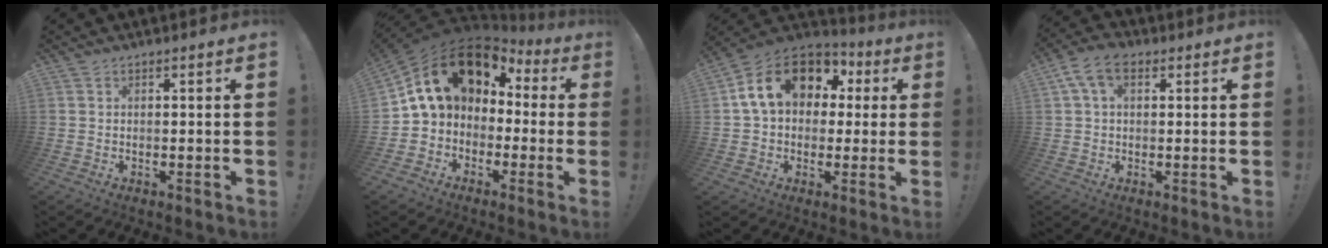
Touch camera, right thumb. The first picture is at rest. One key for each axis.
{"total": 16.2, "fx": 5.7, "fy": 11.4, "fz": 9.9, "tx": -0.163, "ty": -0.016, "tz": 0.112}
{"total": 17.7, "fx": 5.7, "fy": 12.4, "fz": 11.3, "tx": -0.180, "ty": 0.002, "tz": 0.105}
{"total": 7.3, "fx": 2.5, "fy": 4.5, "fz": 5.2, "tx": -0.093, "ty": 0.007, "tz": 0.051}